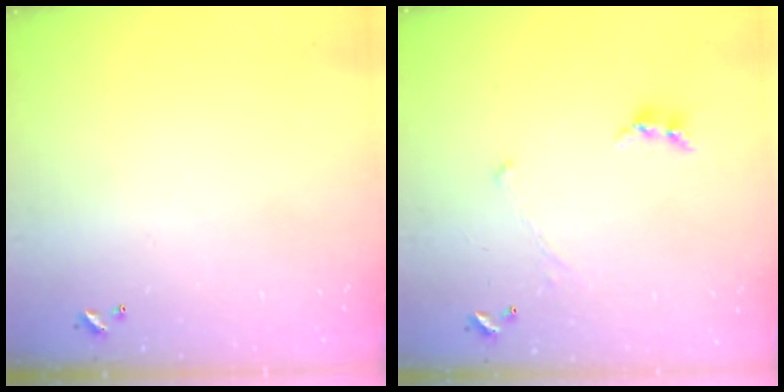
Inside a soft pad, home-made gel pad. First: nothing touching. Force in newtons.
{"total": 0.6, "press": 0.6, "slide": 0.3}